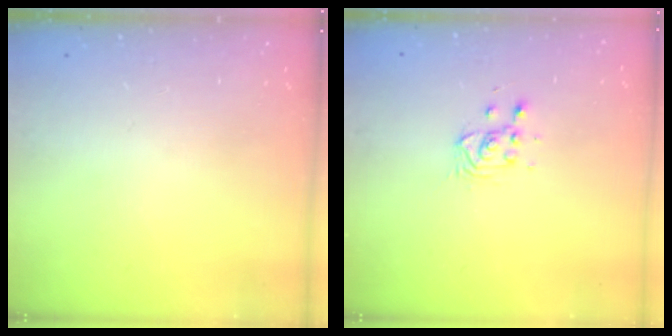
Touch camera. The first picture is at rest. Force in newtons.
{"total": 3.6, "press": 3.6, "slide": 0.1}